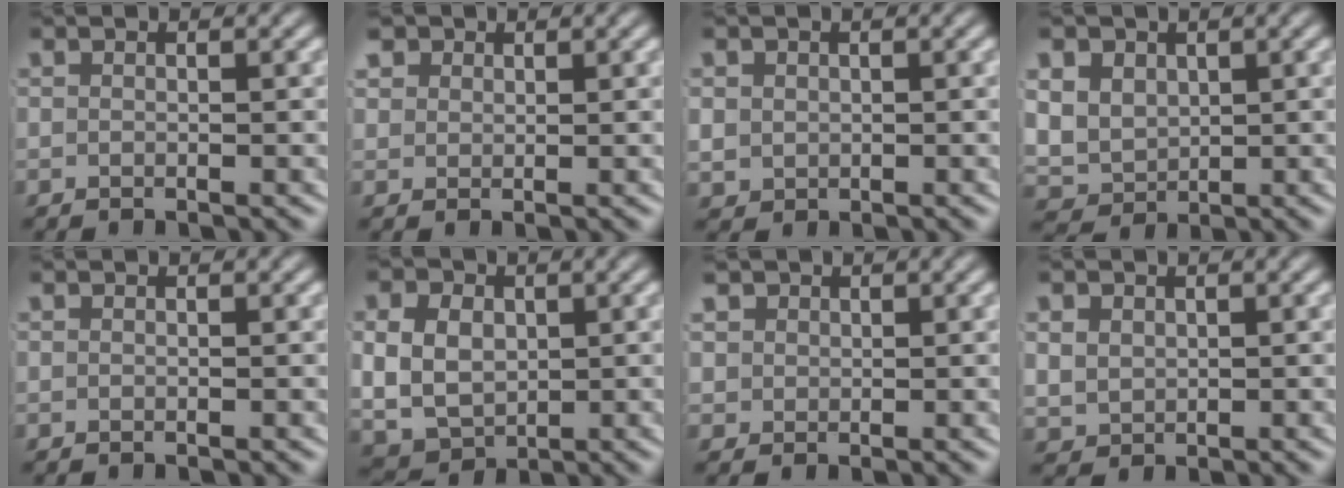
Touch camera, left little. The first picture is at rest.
{"total": 2.3, "force": [1.5, 1.6, 0.7], "torque": [-0.027, -0.006, 0.033]}
{"total": 2.7, "force": [0.2, 2.6, 1.0], "torque": [-0.040, -0.015, 0.011]}
{"total": 7.6, "force": [0.2, 7.1, 2.8], "torque": [-0.096, -0.040, 0.017]}
{"total": 0.0}
{"total": 9.4, "force": [-0.6, 8.4, 4.3], "torque": [-0.106, -0.044, 0.002]}
{"total": 3.0, "force": [1.3, 2.5, 0.8], "torque": [-0.034, -0.010, 0.030]}
{"total": 3.0, "force": [0.7, 2.7, 1.2], "torque": [-0.039, -0.014, 0.024]}